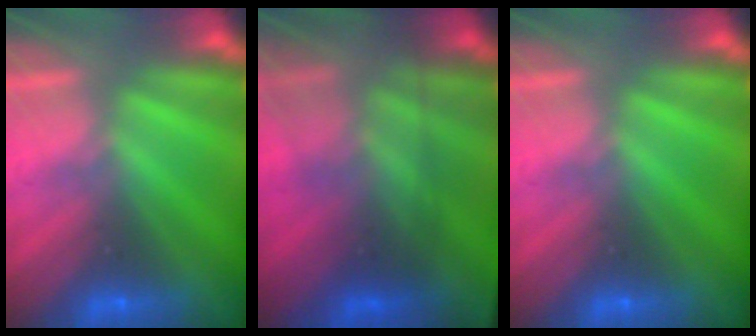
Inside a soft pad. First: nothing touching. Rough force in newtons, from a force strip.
{"total": 4.9}
{"total": 0.0}